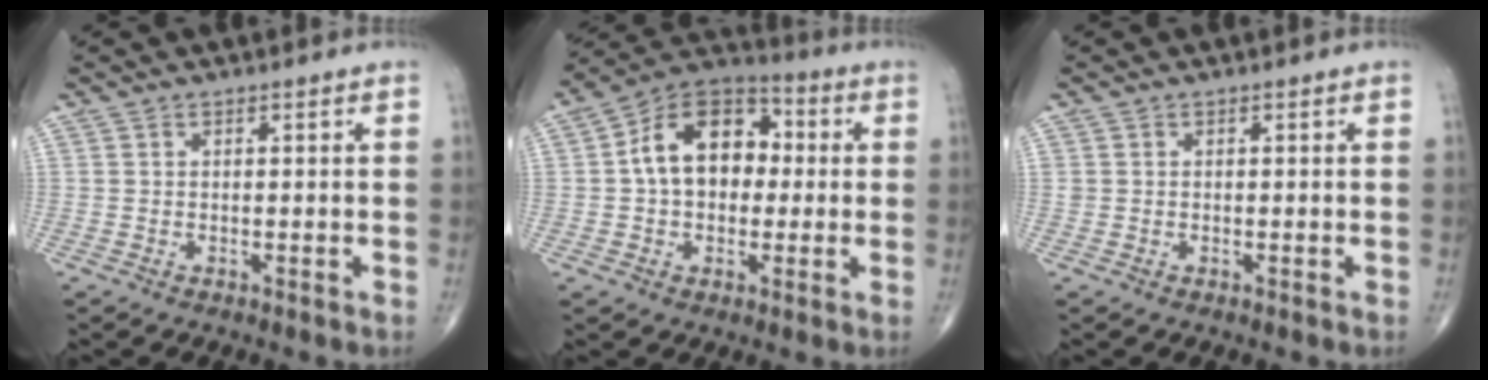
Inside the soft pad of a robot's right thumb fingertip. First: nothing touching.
{"total": 14.9, "force": [1.2, 10.4, 10.6], "torque": [-0.138, 0.032, 0.009]}
{"total": 0.6, "force": [0.1, 0.6, 0.1], "torque": [0.004, 0.003, 0.003]}